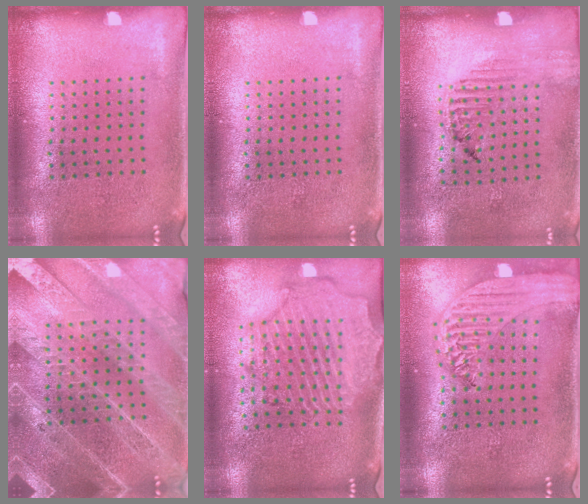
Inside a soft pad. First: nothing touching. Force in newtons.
{"total": 0.0}
{"total": 1.2, "press": 1.2, "slide": 0.2}
{"total": 4.4, "press": 4.0, "slide": 2.0}
{"total": 2.6, "press": 2.4, "slide": 1.1}
{"total": 2.2, "press": 2.0, "slide": 0.9}